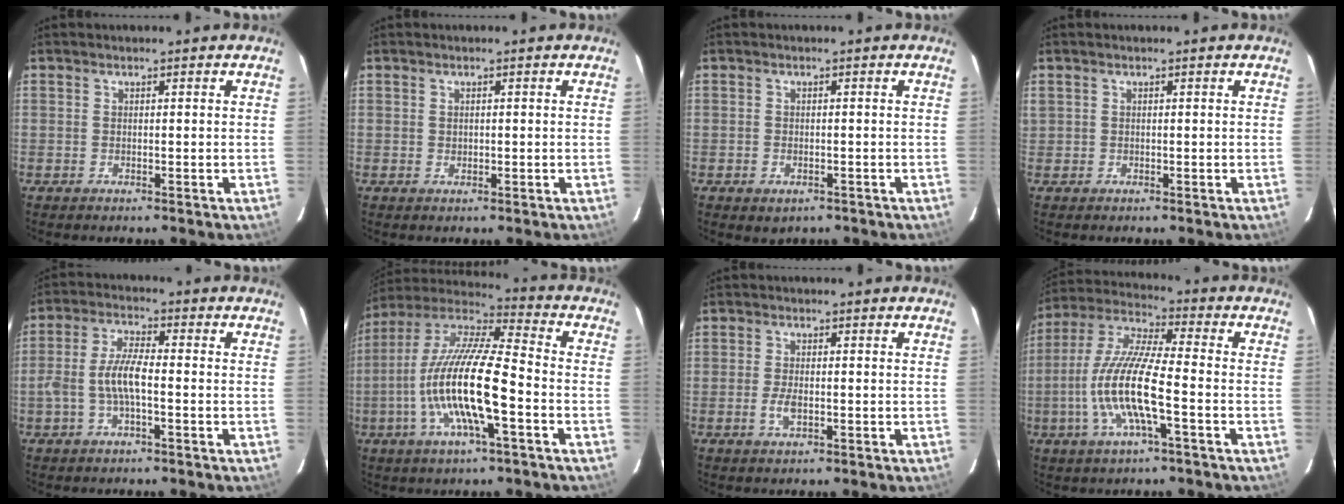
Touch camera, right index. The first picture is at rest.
{"total": 0.9, "force": [0.2, 0.8, 0.4], "torque": [-0.004, 0.002, 0.004]}
{"total": 2.6, "force": [-1.2, 1.9, 1.2], "torque": [-0.023, -0.004, -0.013]}
{"total": 0.7, "force": [0.2, 0.7, 0.1], "torque": [0.003, 0.003, 0.003]}
{"total": 6.8, "force": [-1.6, 1.9, 6.3], "torque": [-0.134, 0.009, -0.031]}
{"total": 18.6, "force": [-5.1, 3.6, 17.5], "torque": [-0.335, -0.012, -0.105]}
{"total": 2.9, "force": [-0.8, 1.2, 2.5], "torque": [-0.052, -0.003, -0.015]}
{"total": 14.3, "force": [-3.8, 2.2, 13.6], "torque": [-0.277, -0.003, -0.078]}